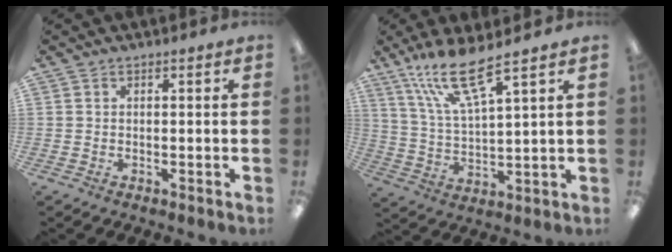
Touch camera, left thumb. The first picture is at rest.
{"total": 13.3, "force": [9.4, 2.9, 9.0], "torque": [-0.179, -0.037, 0.166]}